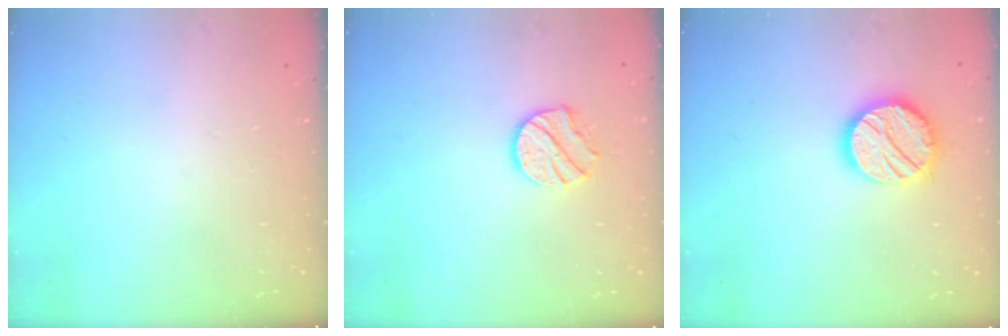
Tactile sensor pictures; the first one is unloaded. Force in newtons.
{"total": 8.9, "press": 8.9, "slide": 0.4}
{"total": 13.8, "press": 13.7, "slide": 0.8}